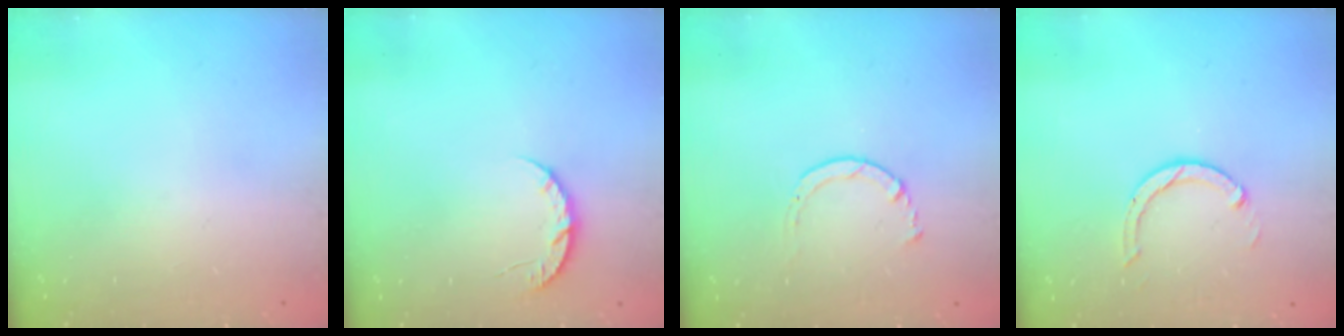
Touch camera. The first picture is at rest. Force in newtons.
{"total": 6.1, "press": 6.1, "slide": 0.7}
{"total": 2.0, "press": 1.9, "slide": 0.3}
{"total": 3.0, "press": 3.0, "slide": 0.3}